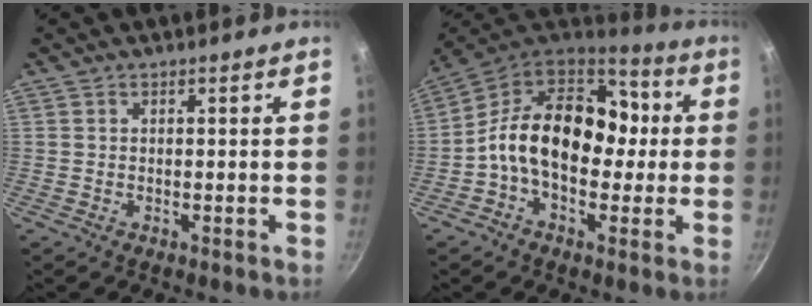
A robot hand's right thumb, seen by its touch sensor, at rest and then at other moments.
{"total": 19.6, "force": [0.3, 13.7, 14.0], "torque": [-0.186, 0.039, -0.019]}